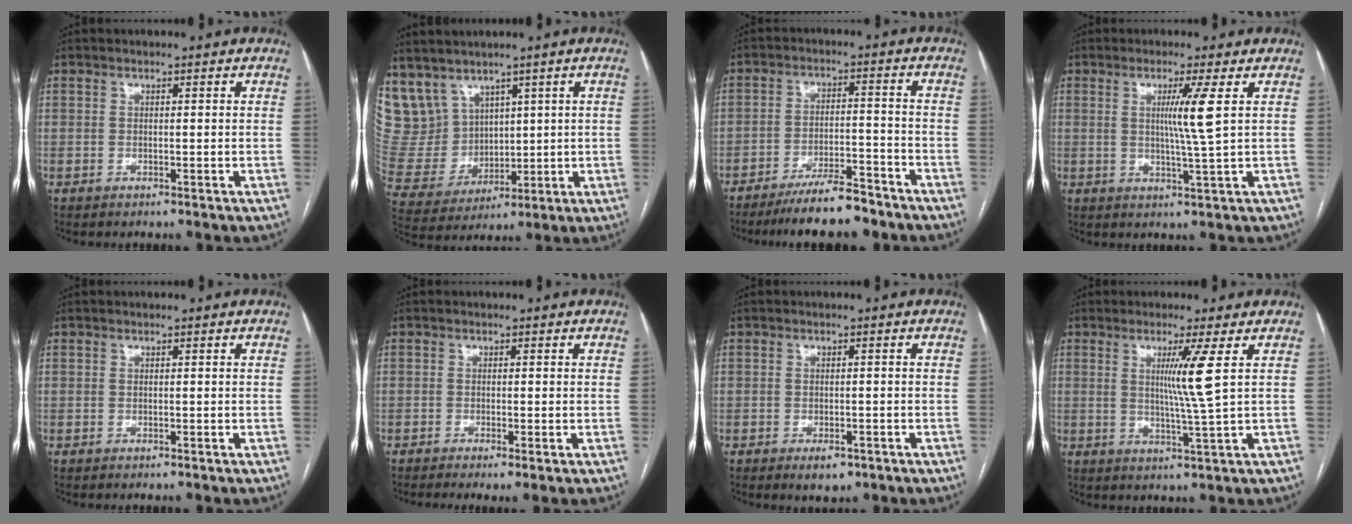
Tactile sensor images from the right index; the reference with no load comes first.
{"total": 10.6, "force": [6.9, 7.8, 1.8], "torque": [-0.068, 0.034, 0.172]}
{"total": 10.0, "force": [-8.6, 1.6, 4.7], "torque": [-0.068, -0.002, -0.142]}
{"total": 5.2, "force": [1.3, -1.6, 4.8], "torque": [-0.093, -0.011, 0.027]}
{"total": 0.0}
{"total": 2.3, "force": [-1.2, 0.1, 1.9], "torque": [-0.032, -0.008, -0.021]}
{"total": 3.0, "force": [-1.8, 1.4, 2.0], "torque": [-0.029, -0.001, -0.017]}
{"total": 5.8, "force": [1.7, -2.0, 5.2], "torque": [-0.100, -0.016, 0.035]}